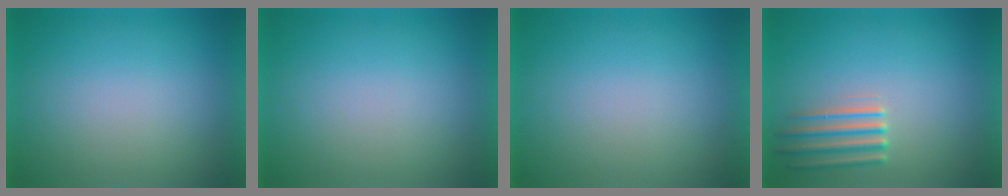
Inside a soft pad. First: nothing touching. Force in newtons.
{"total": 1.0}
{"total": 0.0}
{"total": 2.2}